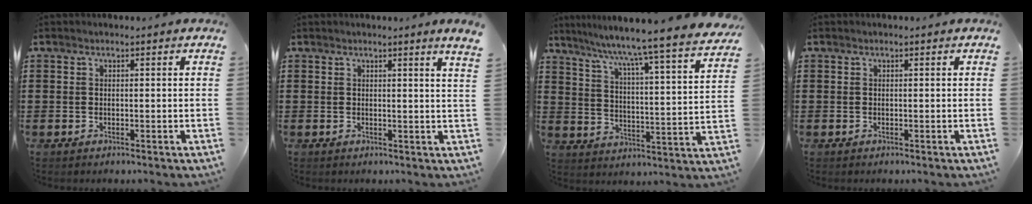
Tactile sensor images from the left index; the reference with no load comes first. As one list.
[{"total": 1.6, "force": [1.2, -0.8, 0.8], "torque": [-0.015, -0.007, 0.021]}, {"total": 6.0, "force": [5.3, -1.4, 2.3], "torque": [-0.071, -0.055, 0.076]}, {"total": 0.0}]